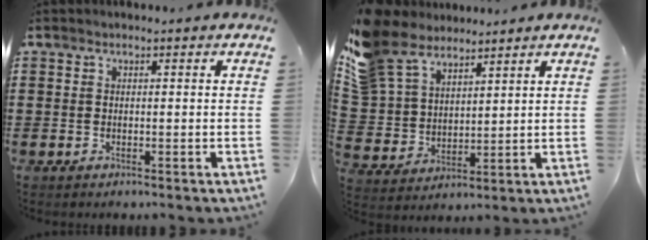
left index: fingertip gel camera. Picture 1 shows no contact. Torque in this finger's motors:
{"motor_torque": [2.14, 0.00, 1.05, 0.21]}